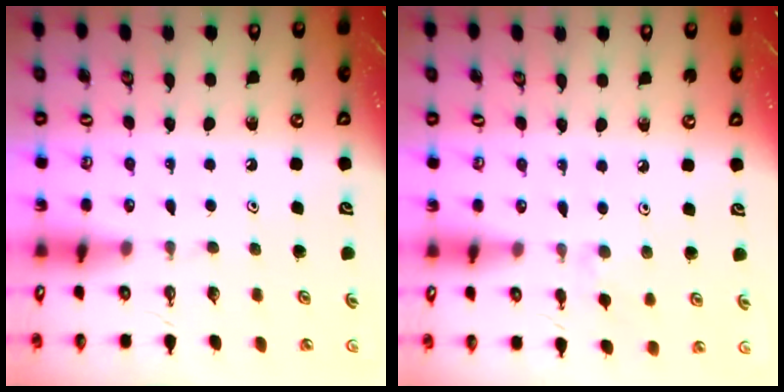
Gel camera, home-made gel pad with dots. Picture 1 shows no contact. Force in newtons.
{"total": 1.9, "press": 1.9, "slide": 0.5}